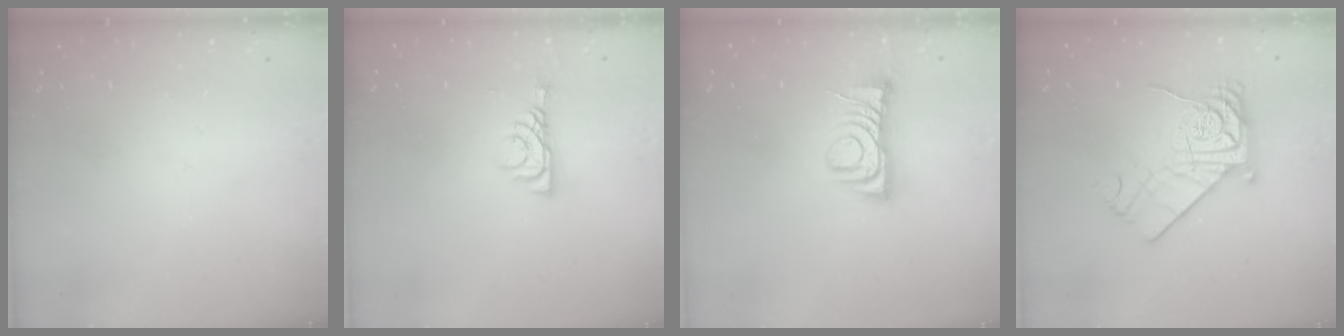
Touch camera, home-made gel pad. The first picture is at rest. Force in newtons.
{"total": 6.0, "press": 6.0, "slide": 0.7}
{"total": 7.0, "press": 7.0, "slide": 0.7}
{"total": 18.7, "press": 18.7, "slide": 1.0}